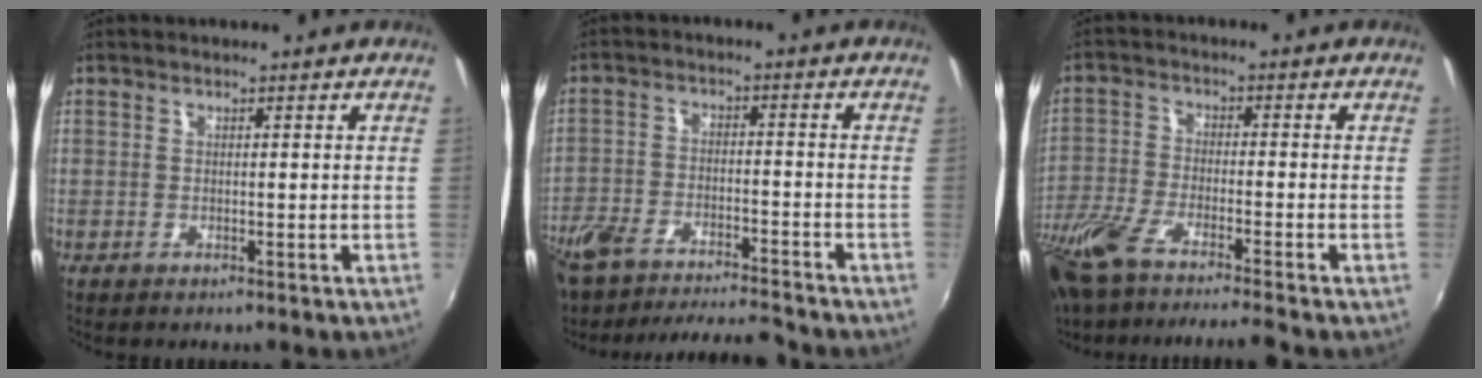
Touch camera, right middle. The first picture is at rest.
{"total": 14.8, "force": [-13.3, 3.1, 5.9], "torque": [-0.138, -0.009, -0.214]}
{"total": 13.6, "force": [-11.2, 0.9, 7.7], "torque": [-0.179, -0.043, -0.208]}